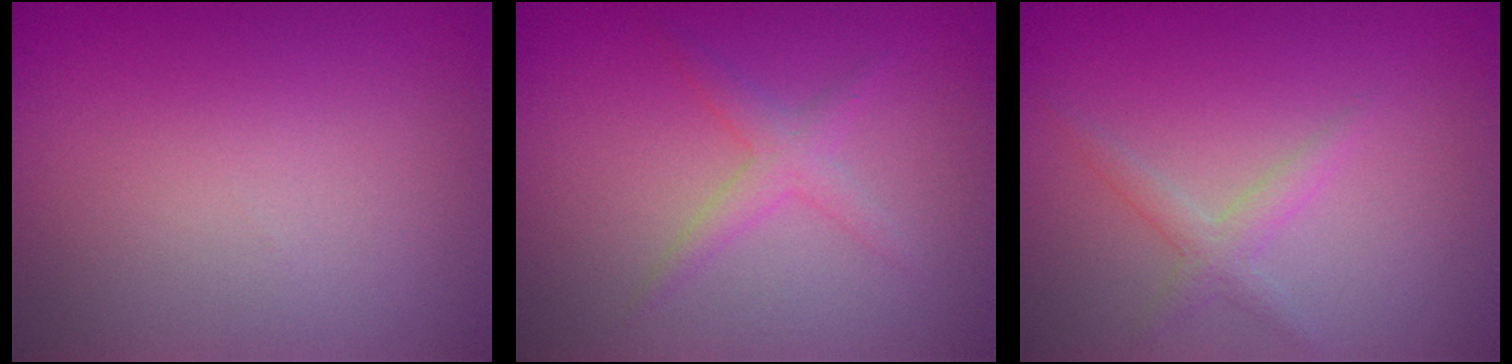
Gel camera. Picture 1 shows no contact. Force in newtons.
{"total": 1.9, "press": 1.9, "slide": 0.1}
{"total": 1.8, "press": 1.8, "slide": 0.1}